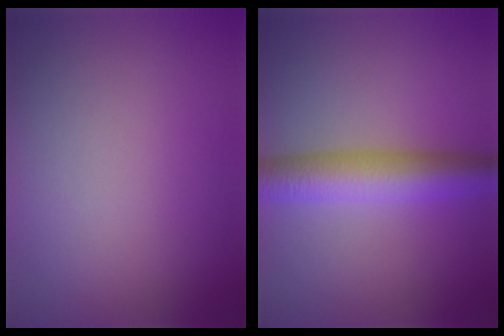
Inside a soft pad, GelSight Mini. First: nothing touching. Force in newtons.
{"total": 5.7, "press": 5.7, "slide": 0.1}